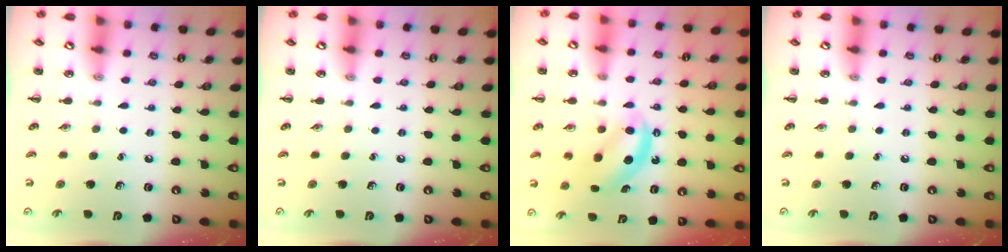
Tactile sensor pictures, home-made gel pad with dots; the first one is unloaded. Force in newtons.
{"total": 0.0}
{"total": 7.0, "press": 6.9, "slide": 1.2}
{"total": 0.0}